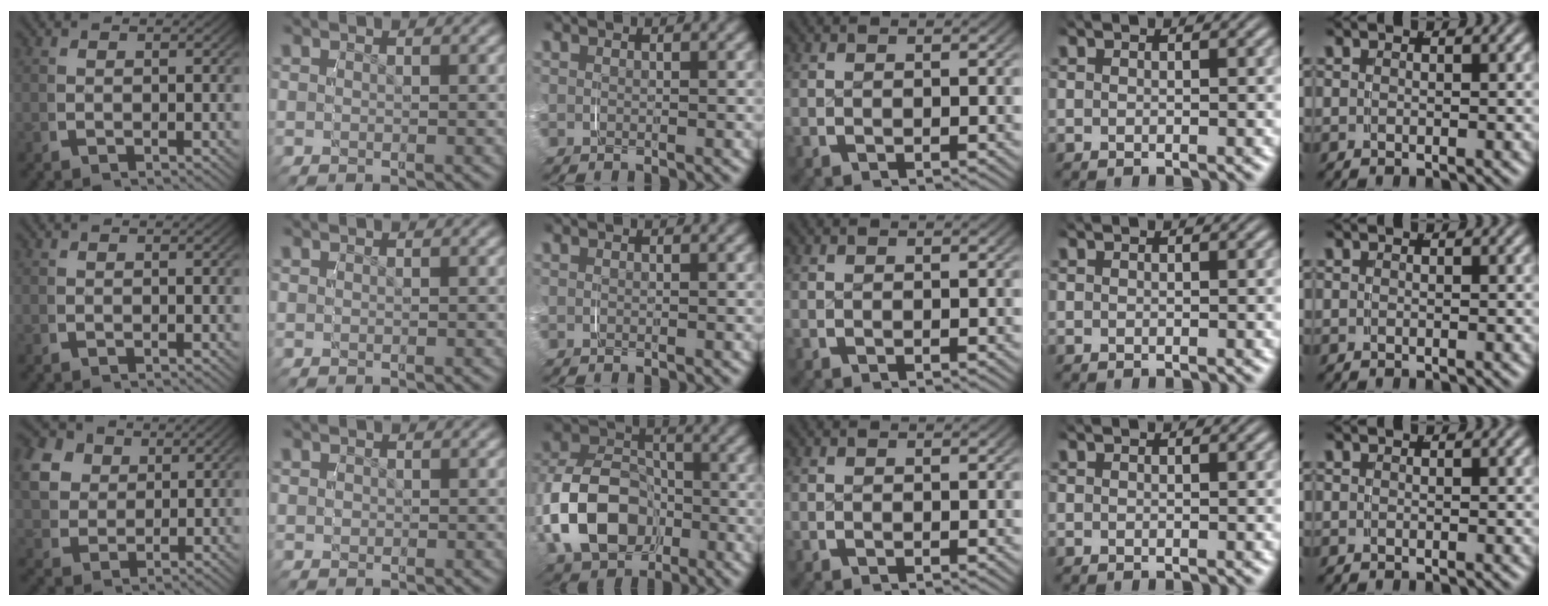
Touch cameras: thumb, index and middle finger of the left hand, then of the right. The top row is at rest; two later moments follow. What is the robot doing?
{"motion": "grasp_and_lifting", "object": "paper"}